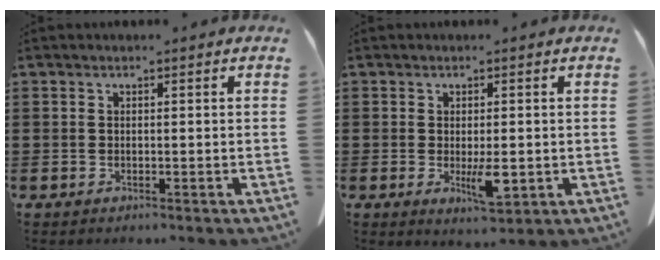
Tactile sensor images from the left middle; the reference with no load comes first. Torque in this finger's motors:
{"motor_torque": [0.15, 0.07, 0.47, 0.05]}